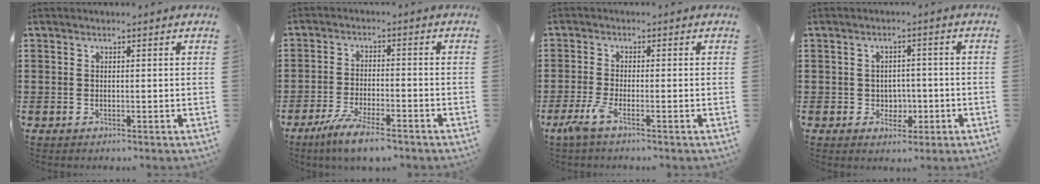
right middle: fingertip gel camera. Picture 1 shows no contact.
{"total": 5.4, "force": [-4.4, 0.5, 3.0], "torque": [-0.067, -0.009, -0.086]}
{"total": 3.3, "force": [-1.8, 0.5, 2.7], "torque": [-0.068, -0.009, -0.038]}
{"total": 2.7, "force": [-0.6, 2.4, 1.0], "torque": [-0.020, 0.000, -0.017]}